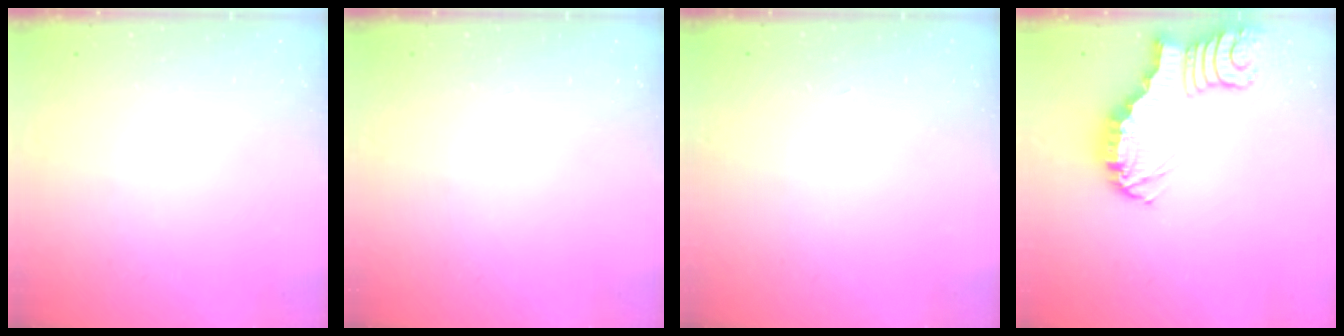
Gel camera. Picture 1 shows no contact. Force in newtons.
{"total": 0.0}
{"total": 1.4, "press": 1.4, "slide": 0.1}
{"total": 3.5, "press": 3.5, "slide": 0.3}